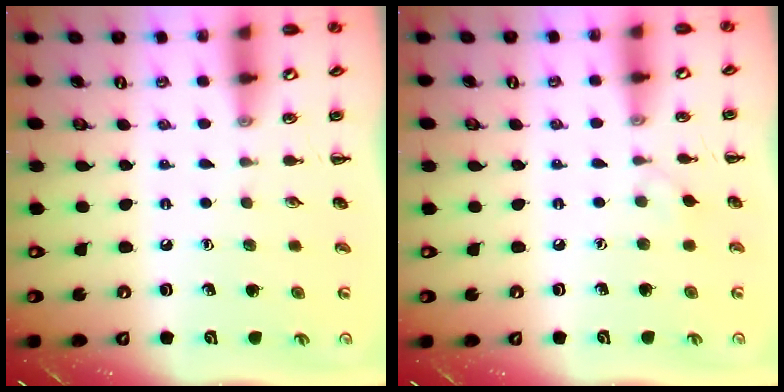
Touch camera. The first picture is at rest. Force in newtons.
{"total": 3.0, "press": 2.8, "slide": 1.0}